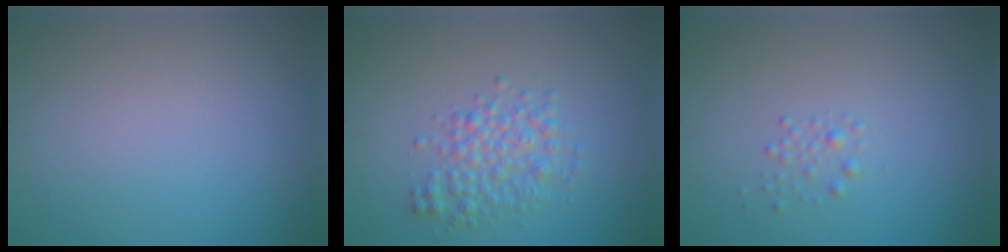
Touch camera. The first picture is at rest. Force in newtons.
{"total": 3.3, "press": 3.3, "slide": 0.1}
{"total": 0.9, "press": 0.9, "slide": 0.0}